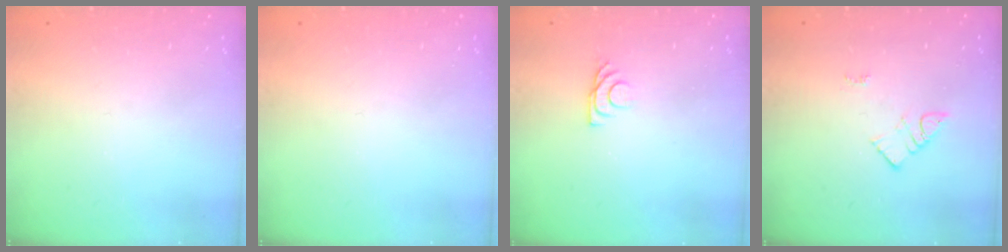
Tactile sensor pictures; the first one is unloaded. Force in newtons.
{"total": 0.0}
{"total": 5.3, "press": 5.3, "slide": 0.6}
{"total": 4.3, "press": 4.2, "slide": 0.6}